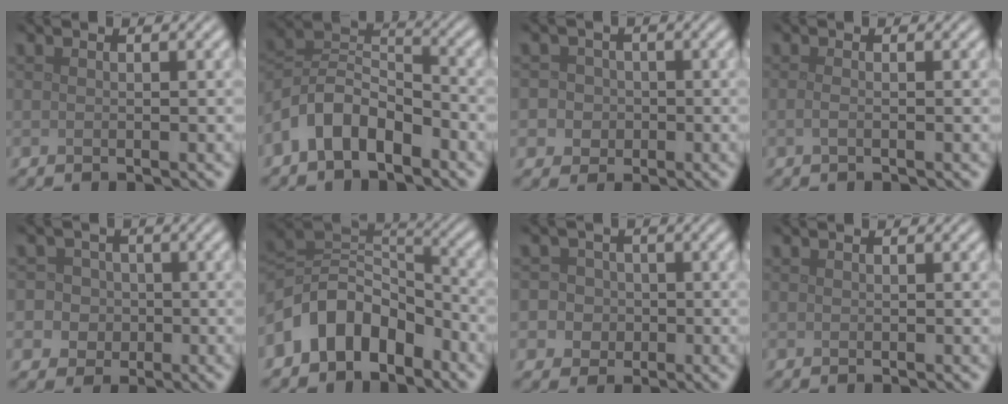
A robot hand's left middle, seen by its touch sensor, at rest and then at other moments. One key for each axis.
{"total": 6.3, "fx": -3.5, "fy": 3.7, "fz": 3.8, "tx": -0.068, "ty": 0.011, "tz": -0.078}
{"total": 5.0, "fx": -0.8, "fy": 4.7, "fz": 1.2, "tx": -0.004, "ty": 0.018, "tz": -0.039}
{"total": 0.8, "fx": -0.3, "fy": 0.3, "fz": 0.7, "tx": -0.016, "ty": 0.000, "tz": -0.008}
{"total": 6.8, "fx": -1.1, "fy": 6.5, "fz": 1.6, "tx": -0.026, "ty": 0.013, "tz": -0.048}
{"total": 7.8, "fx": -4.1, "fy": 5.2, "fz": 4.2, "tx": -0.058, "ty": 0.008, "tz": -0.089}
{"total": 6.2, "fx": -1.1, "fy": 5.9, "fz": 1.5, "tx": -0.018, "ty": 0.015, "tz": -0.047}
{"total": 0.0}